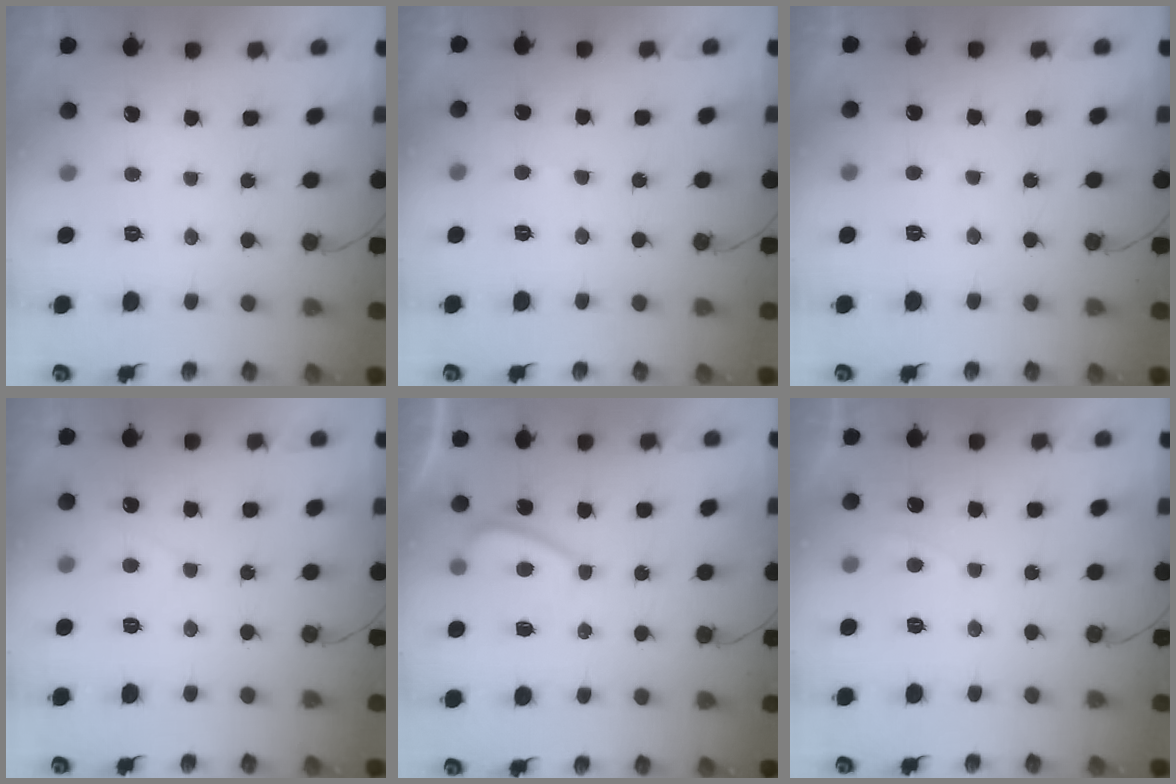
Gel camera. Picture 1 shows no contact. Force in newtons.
{"total": 1.7, "press": 1.6, "slide": 0.4}
{"total": 0.0}
{"total": 2.6, "press": 2.6, "slide": 0.3}
{"total": 4.5, "press": 4.3, "slide": 1.1}
{"total": 0.7, "press": 0.5, "slide": 0.5}